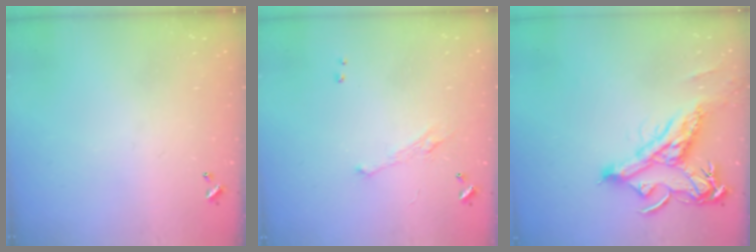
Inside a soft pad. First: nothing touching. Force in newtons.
{"total": 2.0, "press": 1.9, "slide": 0.7}
{"total": 8.6, "press": 8.4, "slide": 1.8}